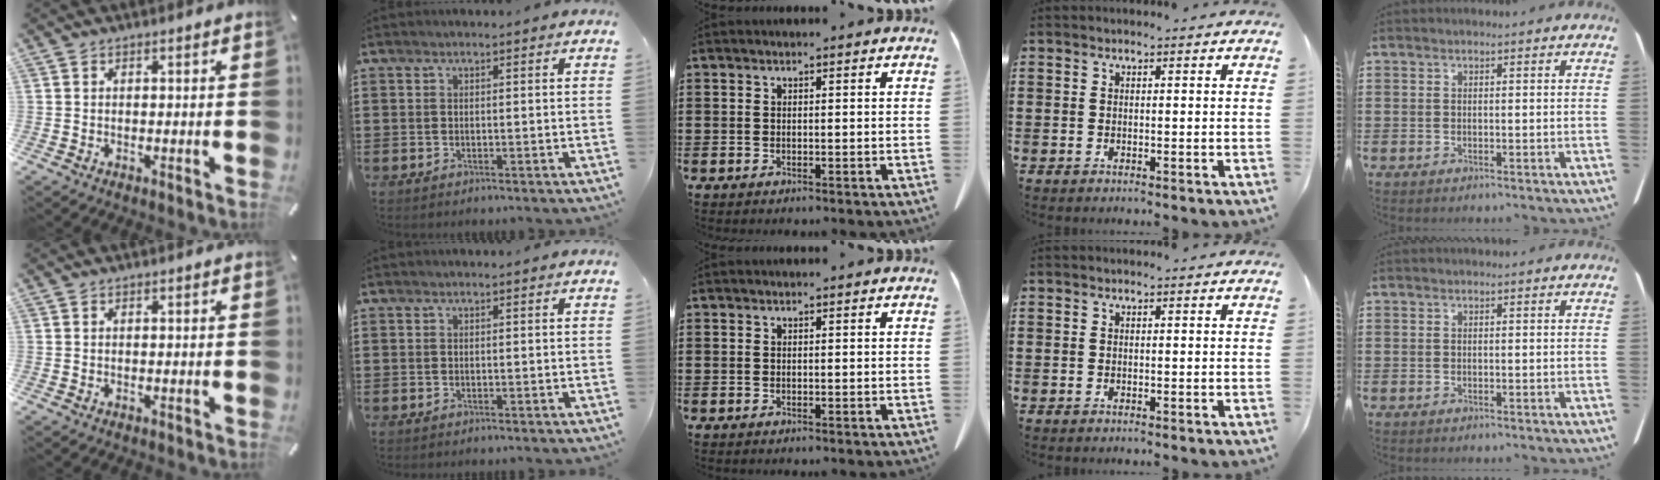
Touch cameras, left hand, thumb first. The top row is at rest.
{}